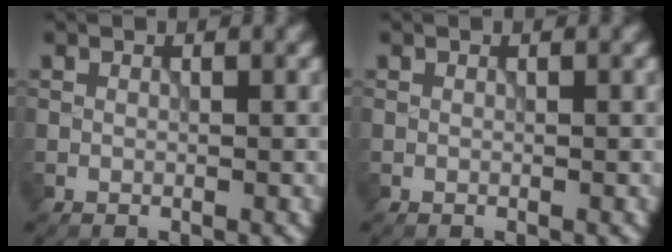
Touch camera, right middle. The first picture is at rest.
{"total": 0.0}